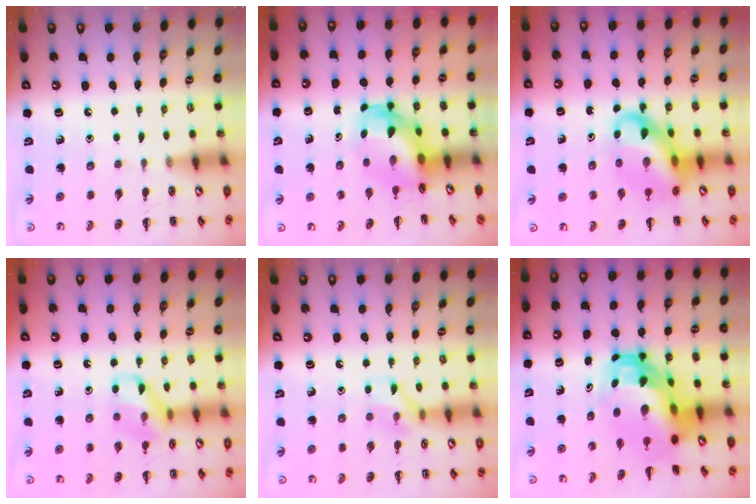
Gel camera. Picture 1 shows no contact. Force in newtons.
{"total": 6.0, "press": 5.9, "slide": 1.2}
{"total": 14.7, "press": 14.2, "slide": 3.7}
{"total": 11.8, "press": 11.7, "slide": 1.1}
{"total": 8.1, "press": 8.1, "slide": 0.7}
{"total": 11.2, "press": 10.7, "slide": 3.1}